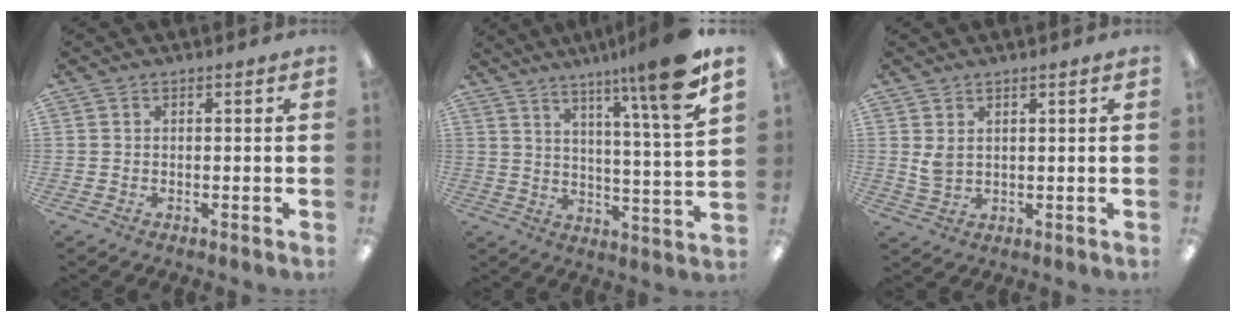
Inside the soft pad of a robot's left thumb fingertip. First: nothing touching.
{"total": 13.1, "force": [9.3, -0.7, 9.2], "torque": [-0.146, -0.055, 0.138]}
{"total": 3.4, "force": [1.7, 1.9, 2.3], "torque": [-0.039, -0.001, 0.028]}